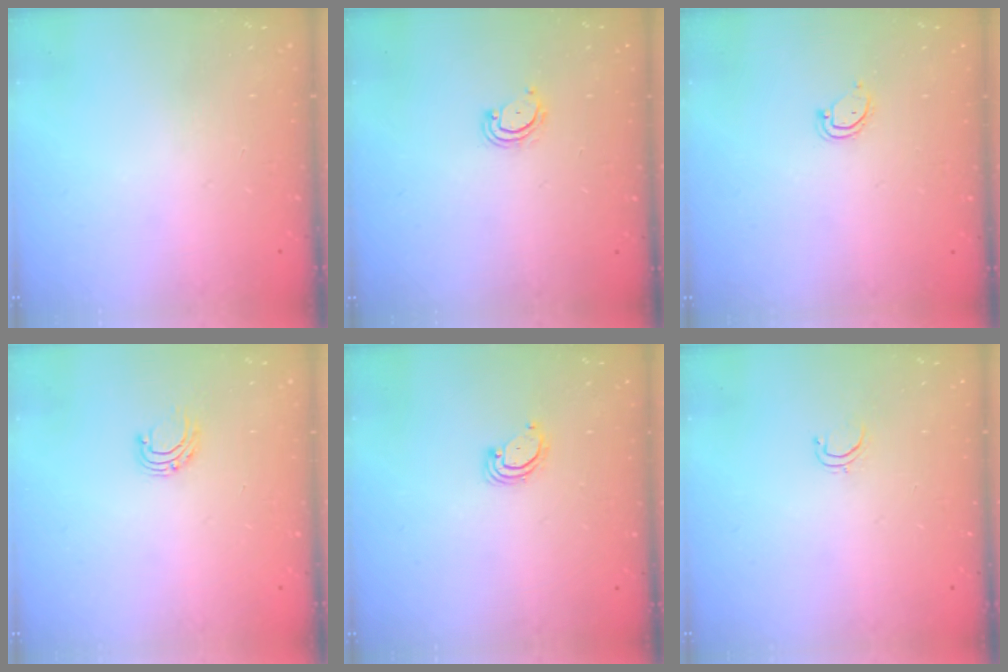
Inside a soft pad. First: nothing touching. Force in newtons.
{"total": 3.9, "press": 3.9, "slide": 0.3}
{"total": 3.9, "press": 3.9, "slide": 0.3}
{"total": 5.1, "press": 5.1, "slide": 0.4}
{"total": 2.9, "press": 2.9, "slide": 0.3}
{"total": 3.3, "press": 3.2, "slide": 0.3}